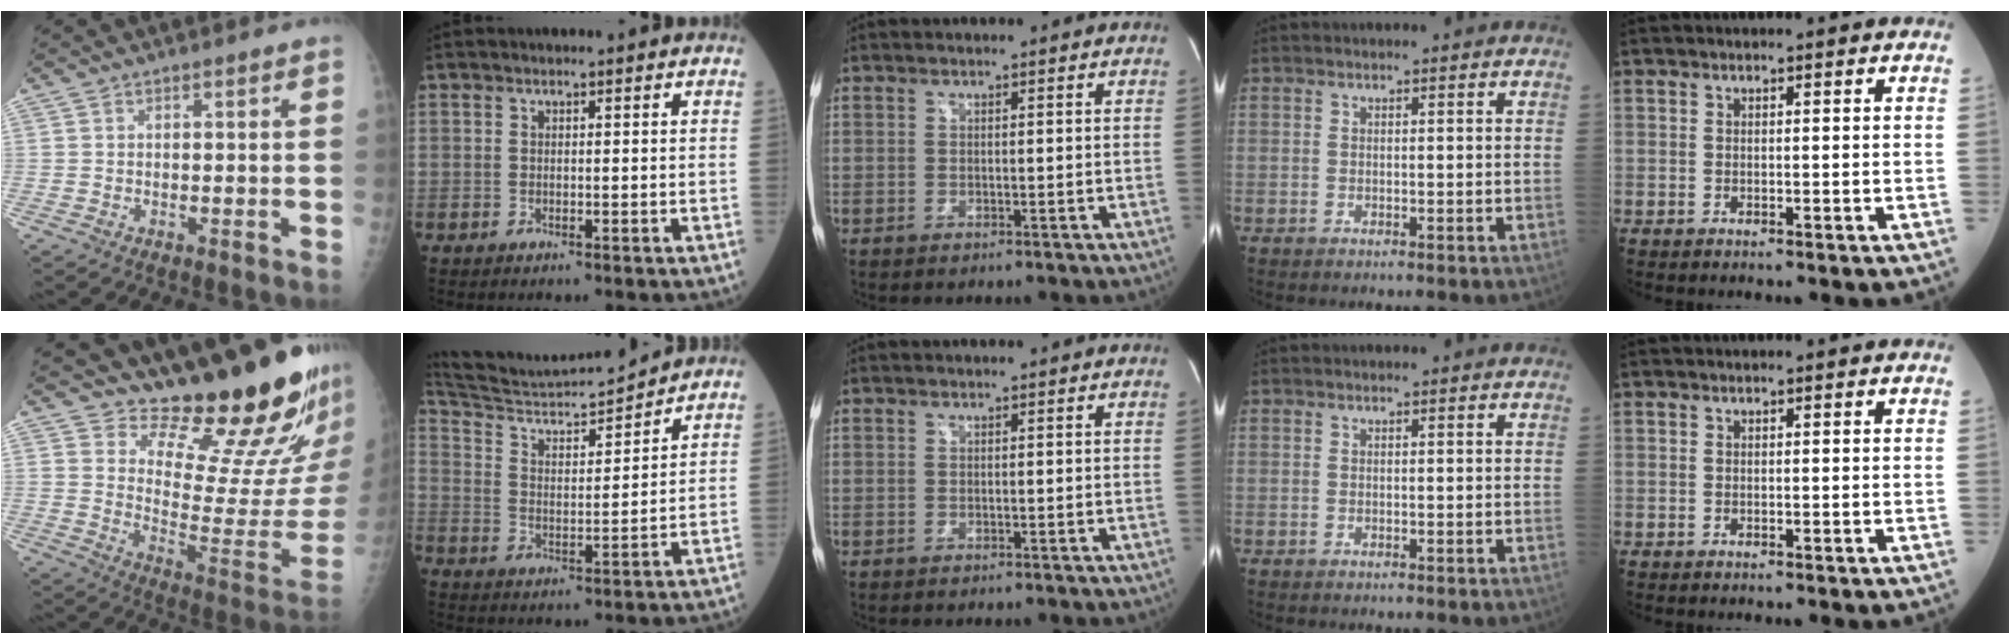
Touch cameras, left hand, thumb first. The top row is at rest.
{"thumb": {"total": 19.7, "force": [17.4, 3.5, 8.7], "torque": [-0.082, -0.184, 0.233]}, "index": {"total": 12.7, "force": [12.4, -0.3, 2.8], "torque": [-0.061, 0.004, 0.221]}}